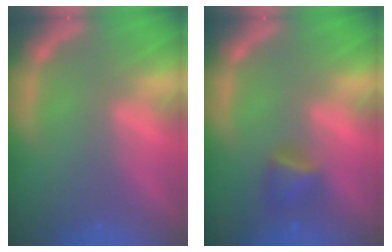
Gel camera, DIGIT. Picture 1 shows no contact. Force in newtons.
{"total": 2.4}